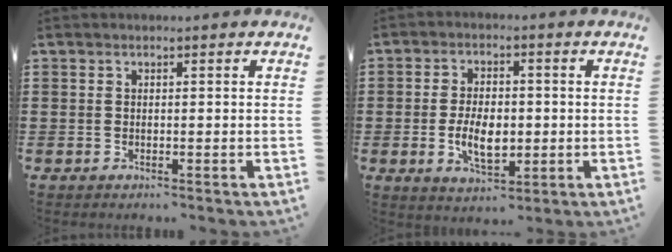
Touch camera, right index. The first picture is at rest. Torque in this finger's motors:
{"motor_torque": [1.39, 0.74, 0.29, 0.12]}